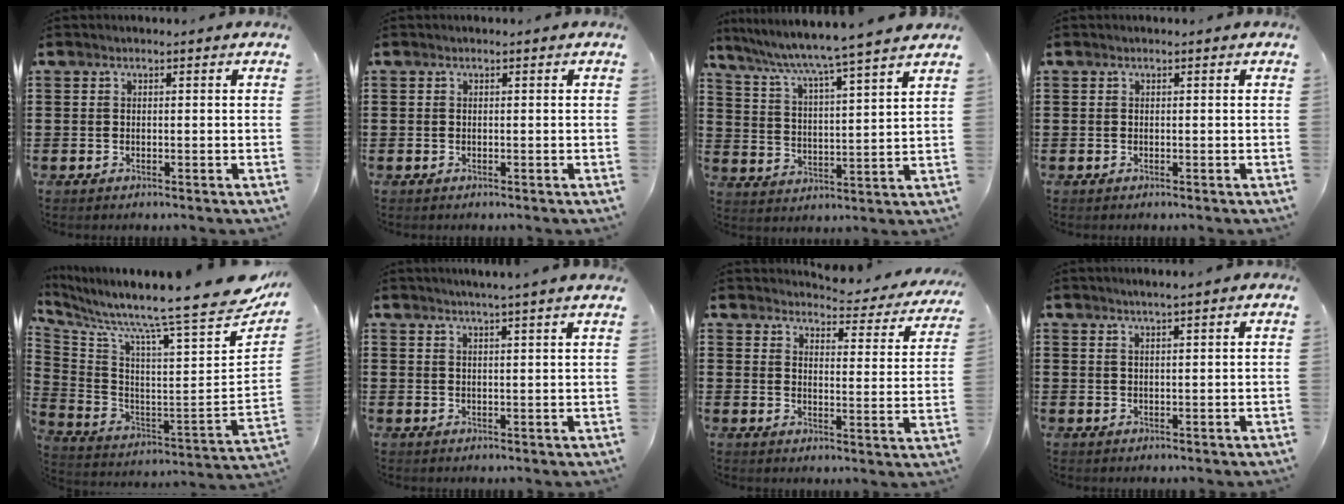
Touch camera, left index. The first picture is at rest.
{"total": 0.0}
{"total": 5.4, "force": [4.7, -1.1, 2.3], "torque": [-0.068, -0.043, 0.070]}
{"total": 0.0}
{"total": 9.9, "force": [8.5, -0.8, 5.1], "torque": [-0.099, -0.101, 0.123]}
{"total": 2.4, "force": [2.1, -0.8, 0.8], "torque": [-0.017, -0.005, 0.039]}
{"total": 4.1, "force": [3.9, 0.4, 1.0], "torque": [-0.024, -0.034, 0.061]}
{"total": 1.5, "force": [1.2, -0.2, 0.9], "torque": [-0.017, 0.000, 0.021]}